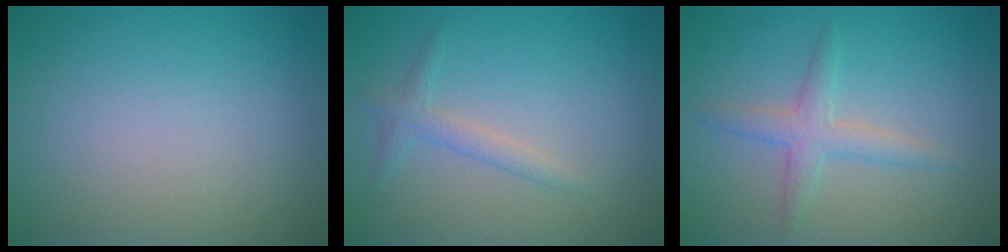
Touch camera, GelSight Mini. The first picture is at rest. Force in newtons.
{"total": 1.6, "press": 1.6, "slide": 0.1}
{"total": 2.5, "press": 2.5, "slide": 0.1}